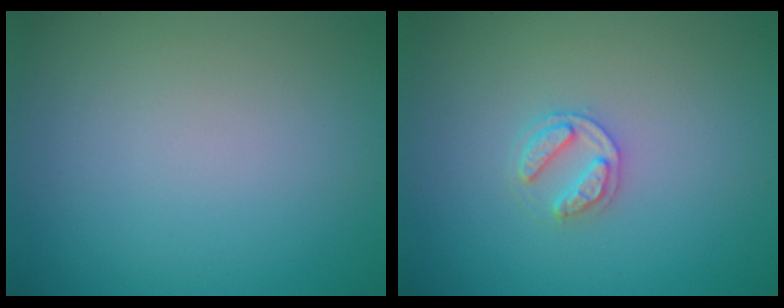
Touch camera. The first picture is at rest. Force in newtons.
{"total": 2.0, "press": 2.0, "slide": 0.3}